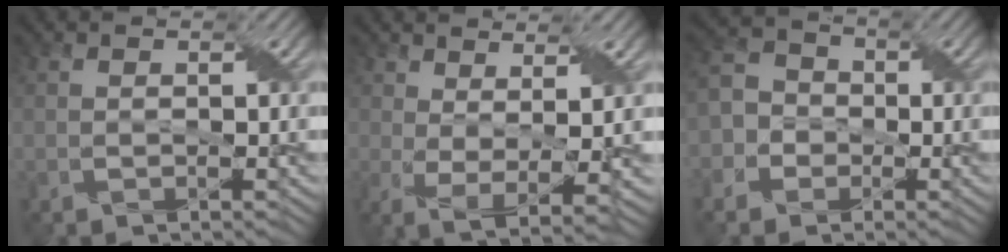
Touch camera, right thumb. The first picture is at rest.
{"total": 5.9, "force": [0.6, 1.8, 5.6], "torque": [-0.120, -0.006, 0.013]}
{"total": 4.2, "force": [-1.5, 3.8, 1.2], "torque": [-0.029, 0.005, -0.047]}